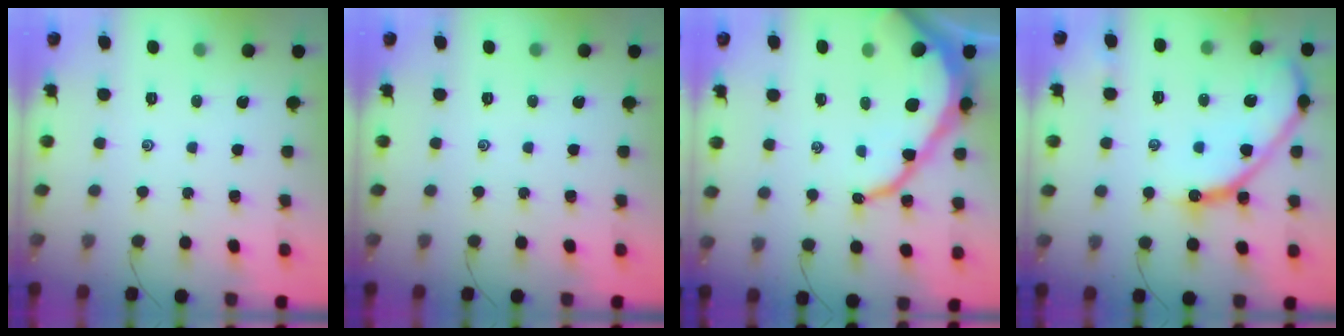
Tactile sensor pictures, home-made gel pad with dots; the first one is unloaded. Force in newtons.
{"total": 0.0}
{"total": 14.5, "press": 14.4, "slide": 1.3}
{"total": 14.5, "press": 14.4, "slide": 1.5}